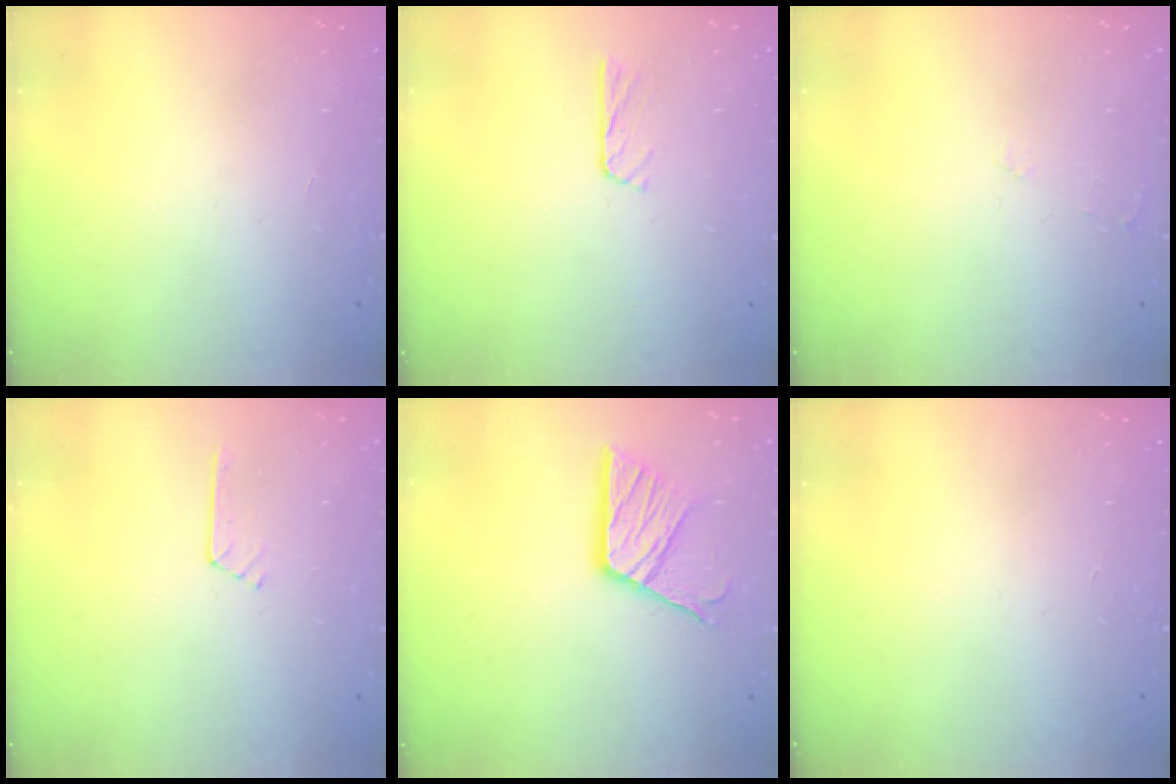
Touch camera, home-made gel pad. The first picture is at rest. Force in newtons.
{"total": 2.8, "press": 2.8, "slide": 0.3}
{"total": 2.5, "press": 2.5, "slide": 0.4}
{"total": 2.8, "press": 2.8, "slide": 0.4}
{"total": 13.0, "press": 13.0, "slide": 1.1}
{"total": 0.0}